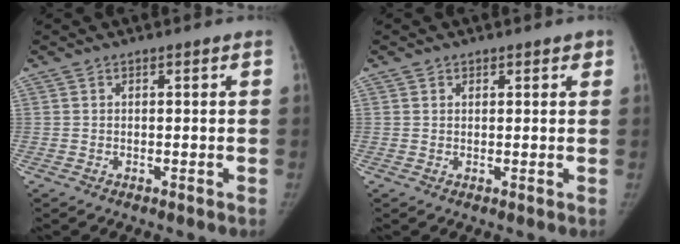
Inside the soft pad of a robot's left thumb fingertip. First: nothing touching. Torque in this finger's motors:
{"motor_torque": [-0.66, -0.08, -0.13, 0.05, -0.01]}